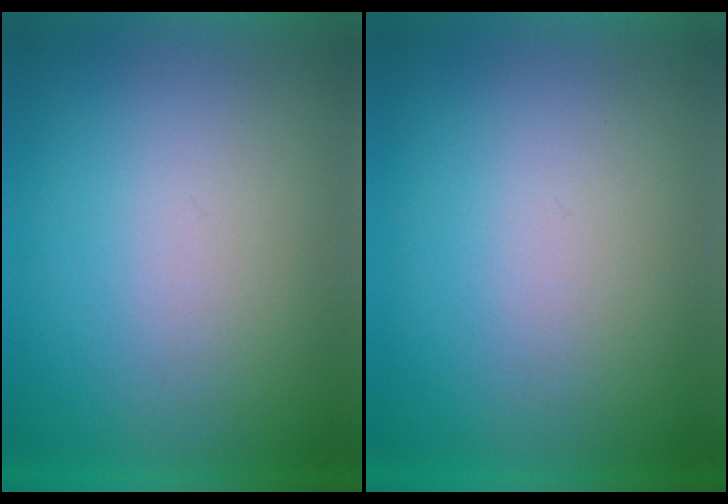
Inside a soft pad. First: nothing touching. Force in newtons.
{"total": 0.0}